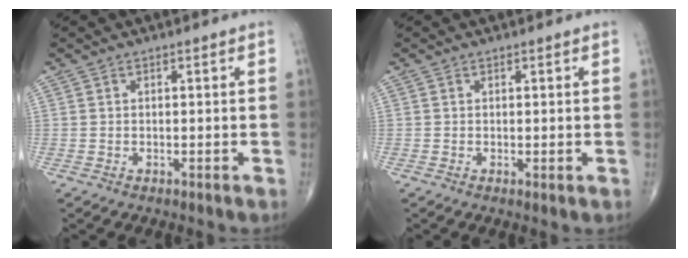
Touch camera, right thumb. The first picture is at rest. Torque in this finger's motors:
{"motor_torque": [-0.24, 0.08, 0.16, 0.25, -0.02]}